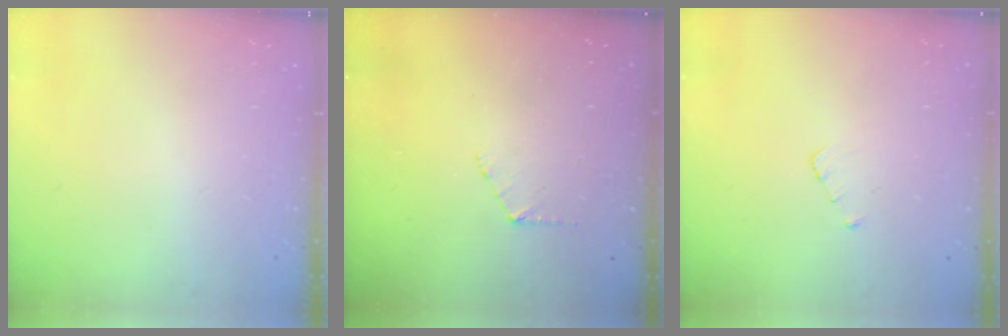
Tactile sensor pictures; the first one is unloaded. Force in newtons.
{"total": 5.6, "press": 5.6, "slide": 0.6}
{"total": 3.0, "press": 3.0, "slide": 0.3}